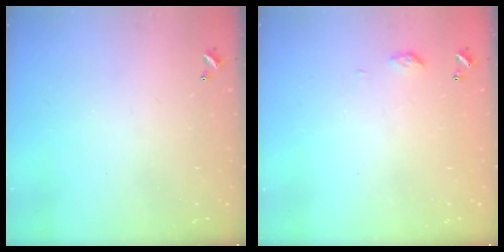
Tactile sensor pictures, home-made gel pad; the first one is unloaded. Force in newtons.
{"total": 4.6, "press": 4.5, "slide": 0.6}